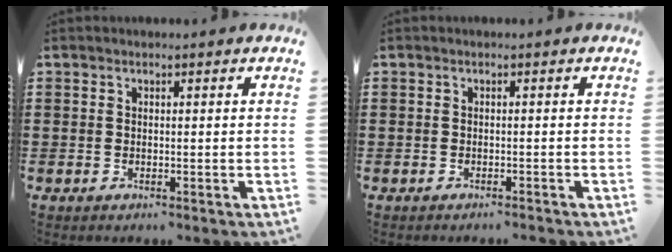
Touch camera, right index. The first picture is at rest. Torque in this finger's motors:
{"motor_torque": [0.00, -0.03, 0.08, 0.00]}